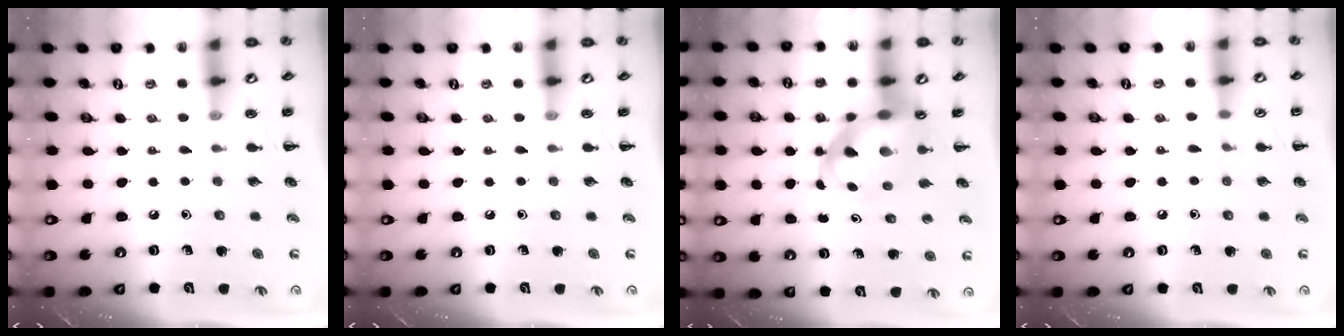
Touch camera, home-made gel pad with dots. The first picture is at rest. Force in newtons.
{"total": 0.0}
{"total": 9.5, "press": 9.2, "slide": 2.6}
{"total": 3.4, "press": 3.1, "slide": 1.2}